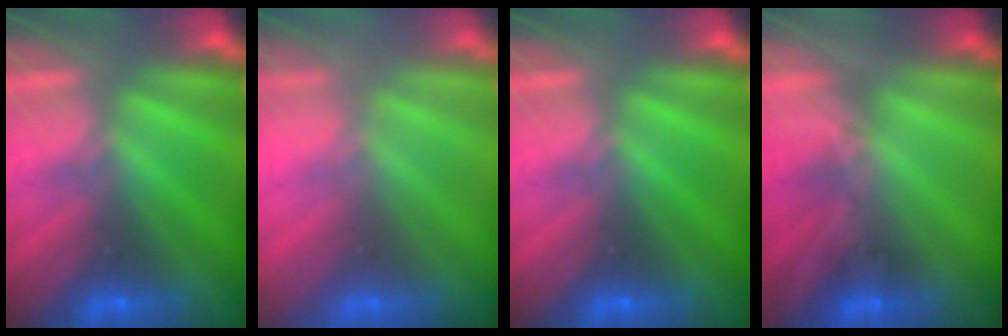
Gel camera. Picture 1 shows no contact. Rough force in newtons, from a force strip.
{"total": 2.6}
{"total": 0.0}
{"total": 1.6}